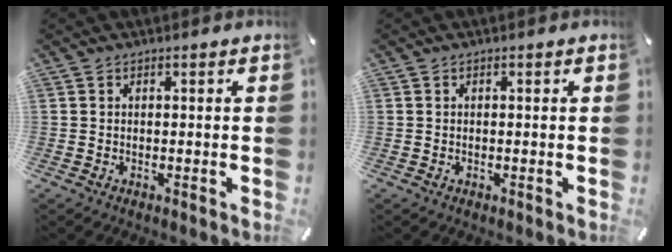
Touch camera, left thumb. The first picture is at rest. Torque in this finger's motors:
{"motor_torque": [-0.03, -0.18, 0.07, 0.03, -0.11]}